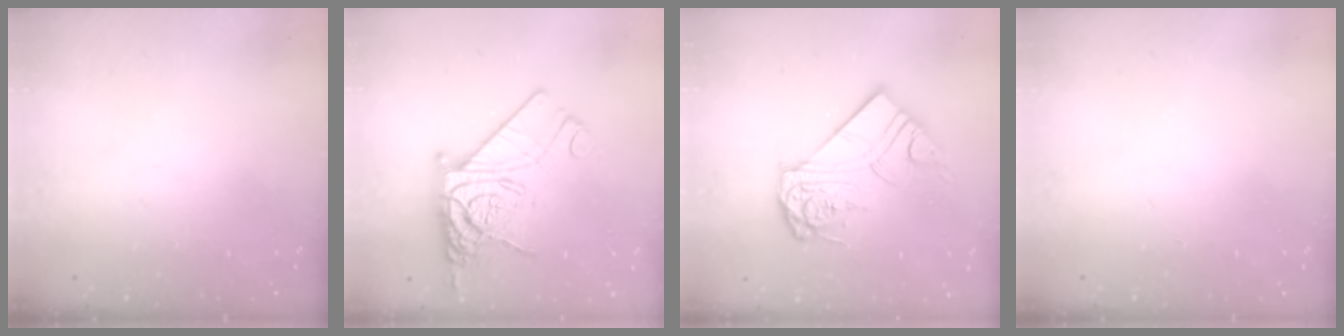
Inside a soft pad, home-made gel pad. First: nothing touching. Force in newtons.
{"total": 16.9, "press": 16.8, "slide": 1.7}
{"total": 13.7, "press": 13.6, "slide": 1.4}
{"total": 0.0}